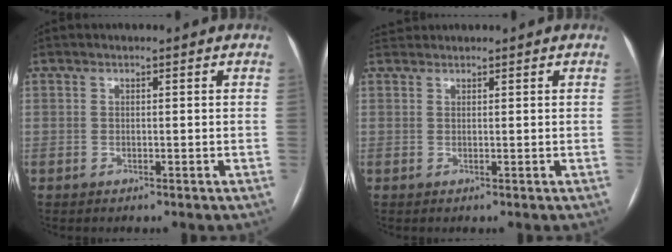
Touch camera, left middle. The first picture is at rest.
{"total": 1.3, "force": [1.3, 0.1, -0.3], "torque": [-0.006, 0.016, 0.029]}